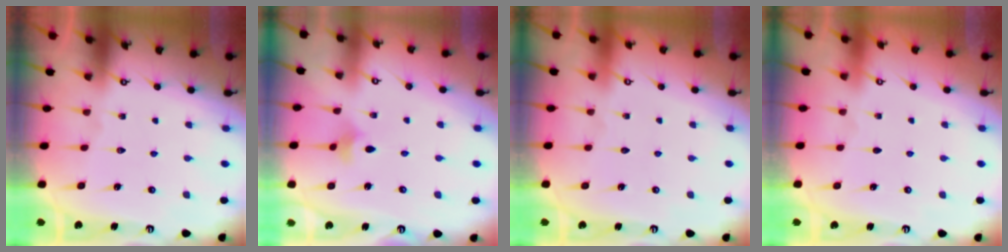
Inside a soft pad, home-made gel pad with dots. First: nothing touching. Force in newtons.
{"total": 3.0, "press": 2.9, "slide": 0.5}
{"total": 0.0}
{"total": 0.0}